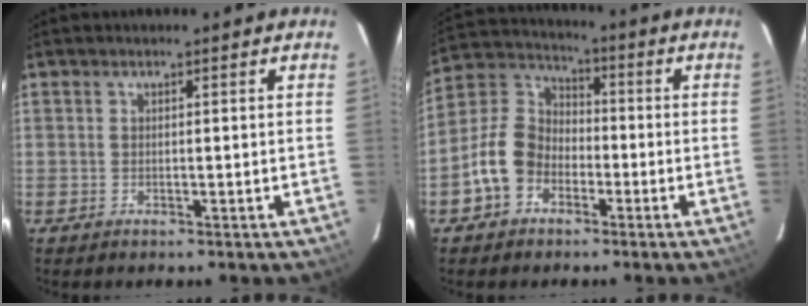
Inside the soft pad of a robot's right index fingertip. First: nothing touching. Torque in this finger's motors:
{"motor_torque": [-0.05, 0.10, -0.15, -0.11]}